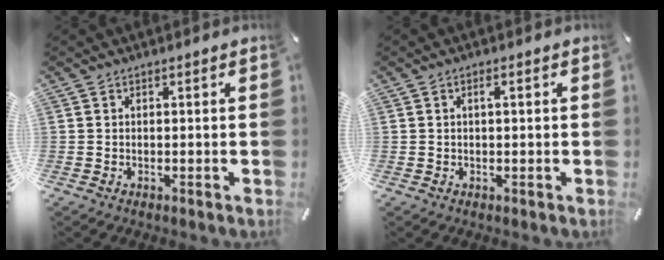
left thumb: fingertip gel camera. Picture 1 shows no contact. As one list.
[{"total": 1.5, "force": [0.3, 0.5, 1.4], "torque": [-0.027, 0.004, 0.003]}]